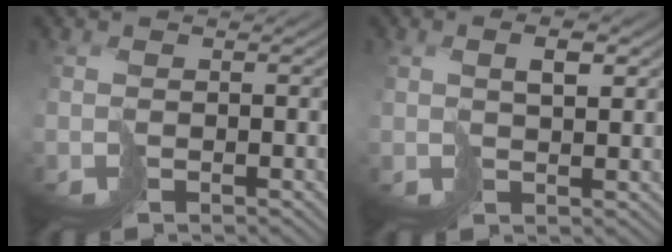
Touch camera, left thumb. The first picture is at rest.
{"total": 2.7, "force": [1.5, 0.7, 2.1], "torque": [-0.039, 0.005, 0.031]}